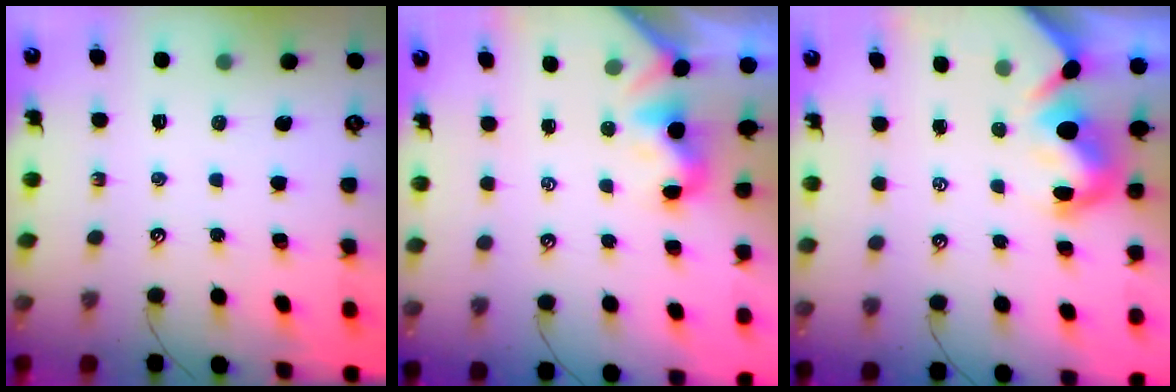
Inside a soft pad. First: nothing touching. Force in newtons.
{"total": 1.9, "press": 1.8, "slide": 0.6}
{"total": 3.4, "press": 3.2, "slide": 1.2}